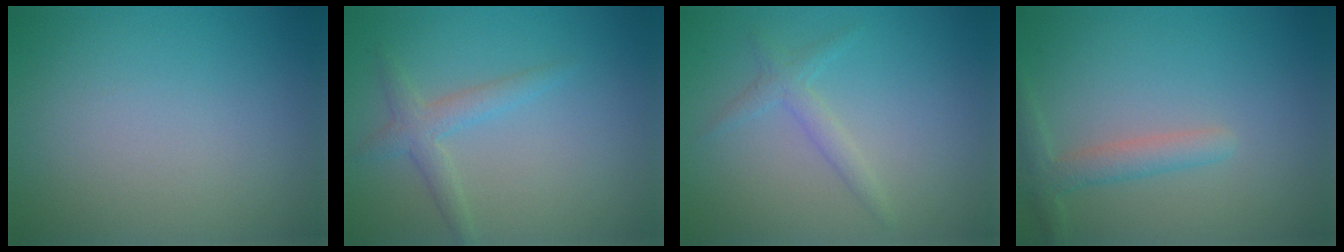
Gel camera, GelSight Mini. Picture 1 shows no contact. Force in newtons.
{"total": 2.2, "press": 2.2, "slide": 0.1}
{"total": 1.7, "press": 1.7, "slide": 0.1}
{"total": 2.4, "press": 2.4, "slide": 0.1}